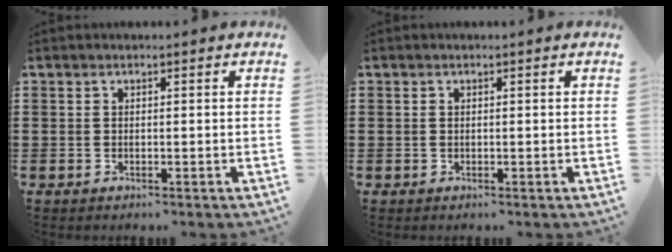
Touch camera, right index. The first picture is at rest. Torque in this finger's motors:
{"motor_torque": [-0.80, 0.69, -0.51, -0.21]}